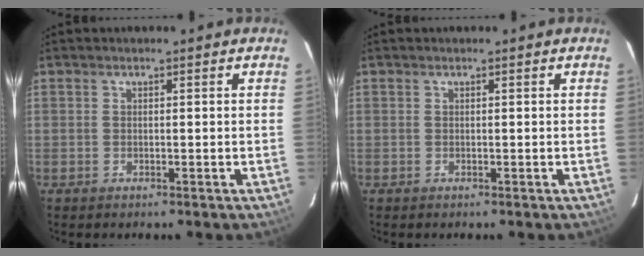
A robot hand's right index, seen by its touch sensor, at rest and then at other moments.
{"total": 0.0}